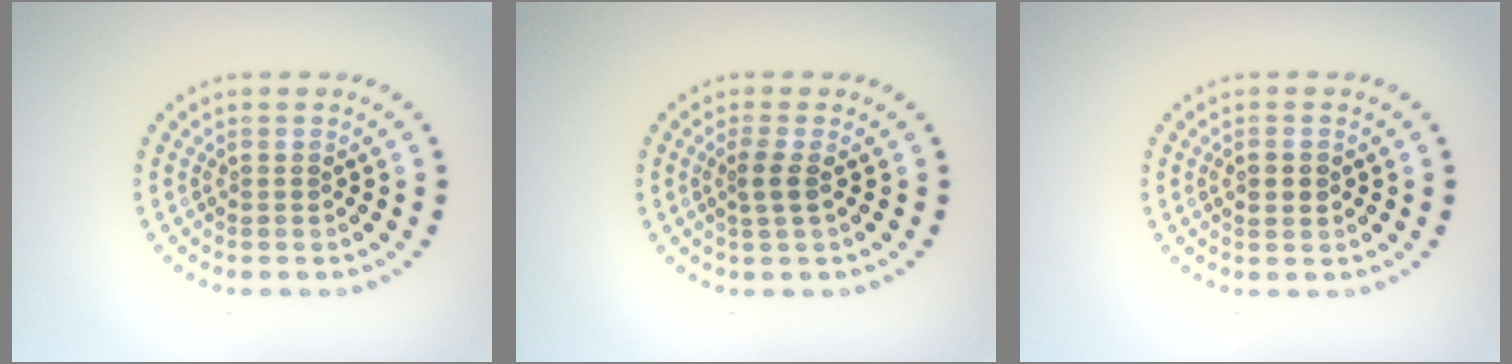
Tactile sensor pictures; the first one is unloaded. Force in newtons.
{"total": 1.6, "press": 1.3, "slide": 0.9}
{"total": 1.5, "press": 1.5, "slide": 0.1}